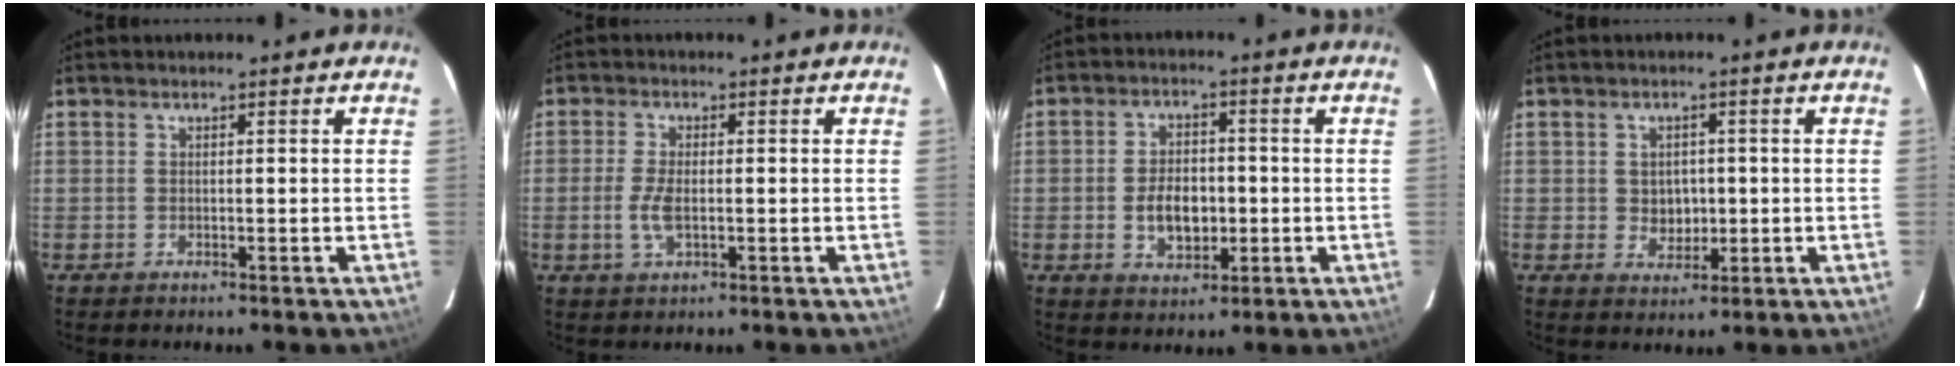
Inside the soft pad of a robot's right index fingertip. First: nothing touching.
{"total": 4.4, "force": [-0.9, 1.9, 3.9], "torque": [-0.084, -0.003, -0.018]}
{"total": 7.5, "force": [-1.3, 4.8, 5.6], "torque": [-0.106, 0.005, -0.015]}
{"total": 4.1, "force": [-0.1, 3.6, 1.9], "torque": [-0.032, 0.004, 0.005]}